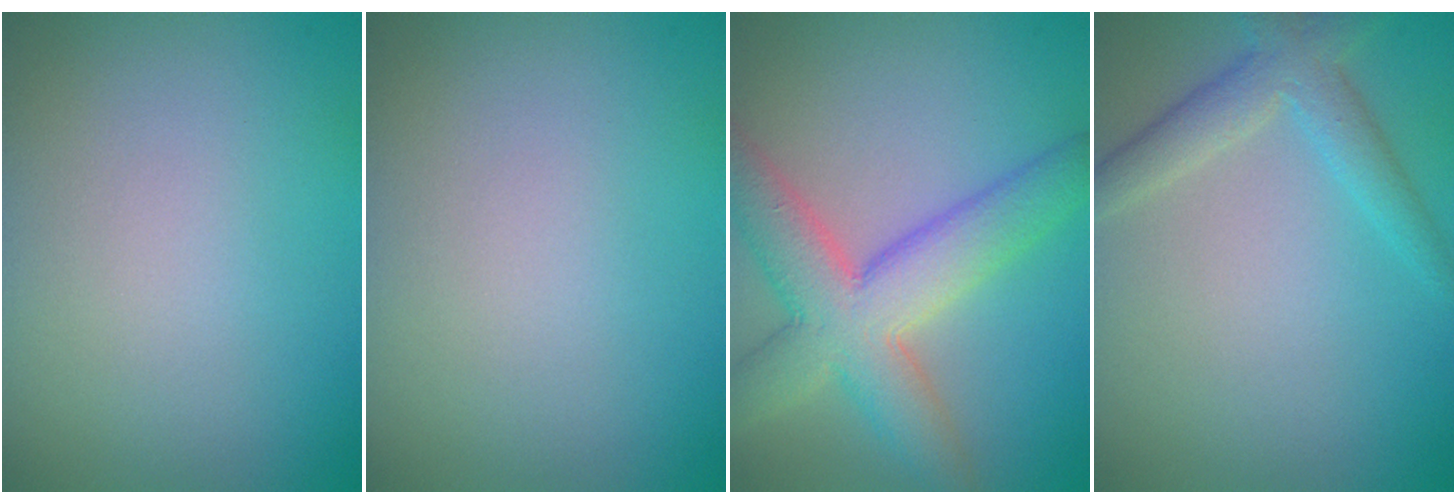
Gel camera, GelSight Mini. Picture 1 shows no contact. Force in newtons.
{"total": 0.0}
{"total": 7.6, "press": 7.6, "slide": 0.6}
{"total": 3.2, "press": 3.2, "slide": 0.1}